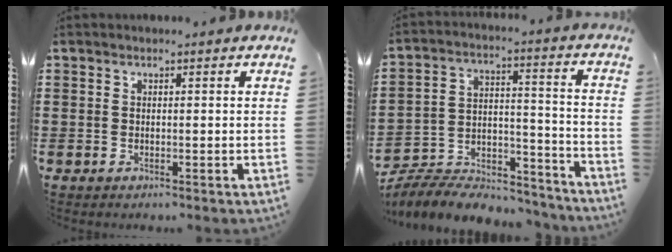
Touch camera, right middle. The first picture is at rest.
{"total": 7.1, "force": [-6.8, 1.8, 1.0], "torque": [-0.020, 0.011, -0.136]}